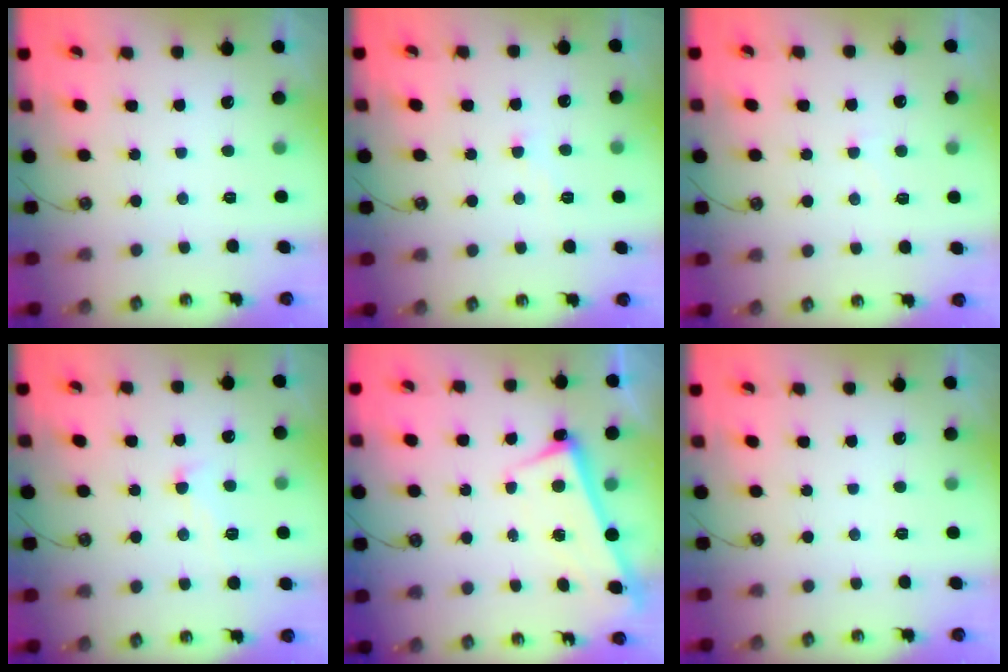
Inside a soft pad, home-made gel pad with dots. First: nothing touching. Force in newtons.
{"total": 0.8, "press": 0.7, "slide": 0.4}
{"total": 5.7, "press": 5.7, "slide": 0.4}
{"total": 1.1, "press": 0.7, "slide": 0.9}
{"total": 2.8, "press": 2.8, "slide": 0.4}
{"total": 0.0}